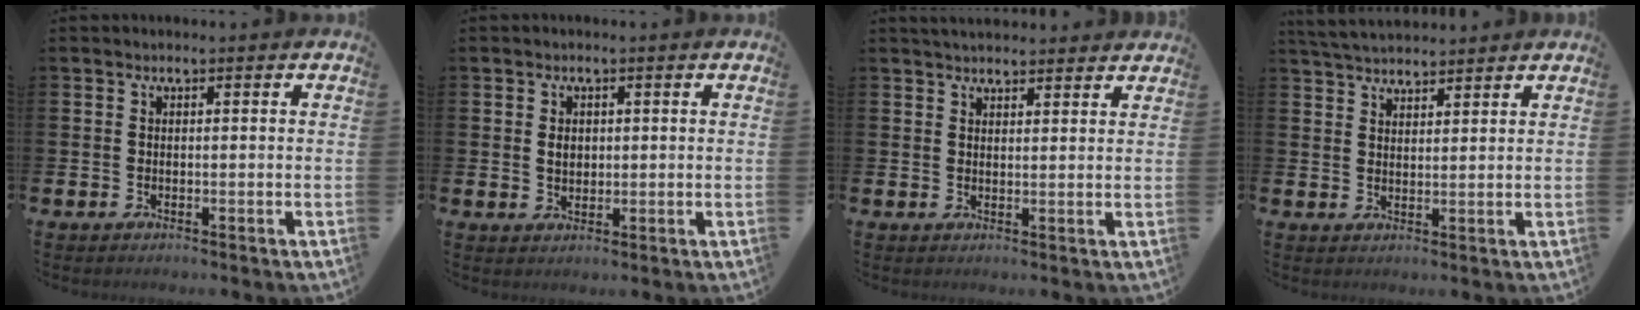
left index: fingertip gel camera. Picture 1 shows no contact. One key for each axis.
{"total": 2.0, "fx": 0.6, "fy": 1.5, "fz": 1.2, "tx": -0.007, "ty": 0.001, "tz": 0.007}
{"total": 3.1, "fx": 3.1, "fy": 0.6, "fz": 0.3, "tx": -0.012, "ty": -0.009, "tz": 0.056}
{"total": 4.1, "fx": 4.0, "fy": 0.5, "fz": 0.6, "tx": -0.032, "ty": -0.014, "tz": 0.075}